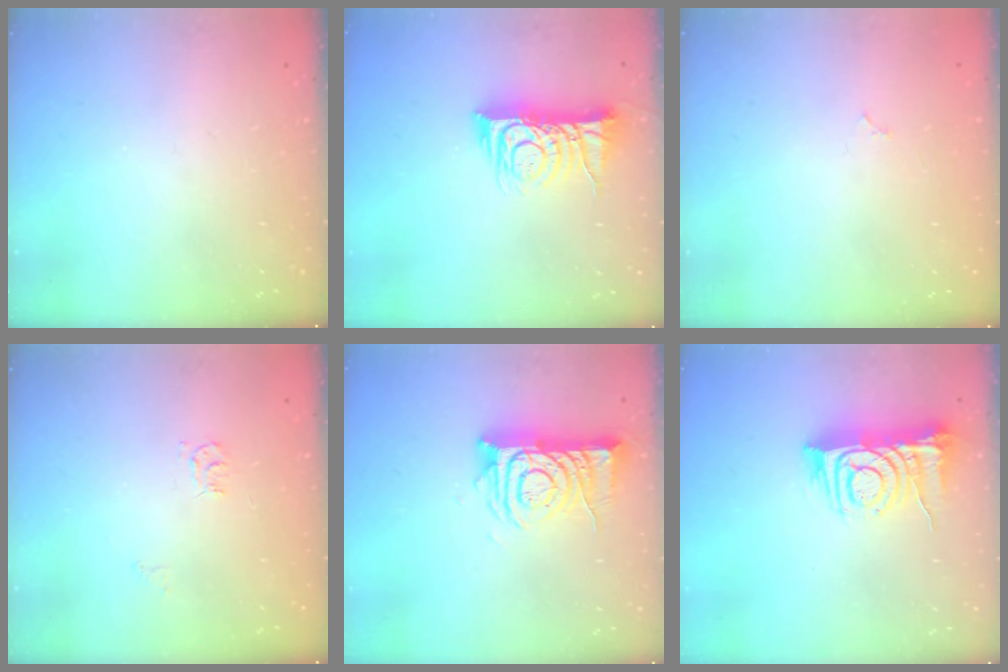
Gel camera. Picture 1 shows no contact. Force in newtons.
{"total": 10.8, "press": 10.8, "slide": 0.7}
{"total": 1.8, "press": 1.8, "slide": 0.3}
{"total": 3.9, "press": 3.9, "slide": 0.6}
{"total": 11.7, "press": 11.6, "slide": 1.0}
{"total": 10.2, "press": 10.2, "slide": 1.2}